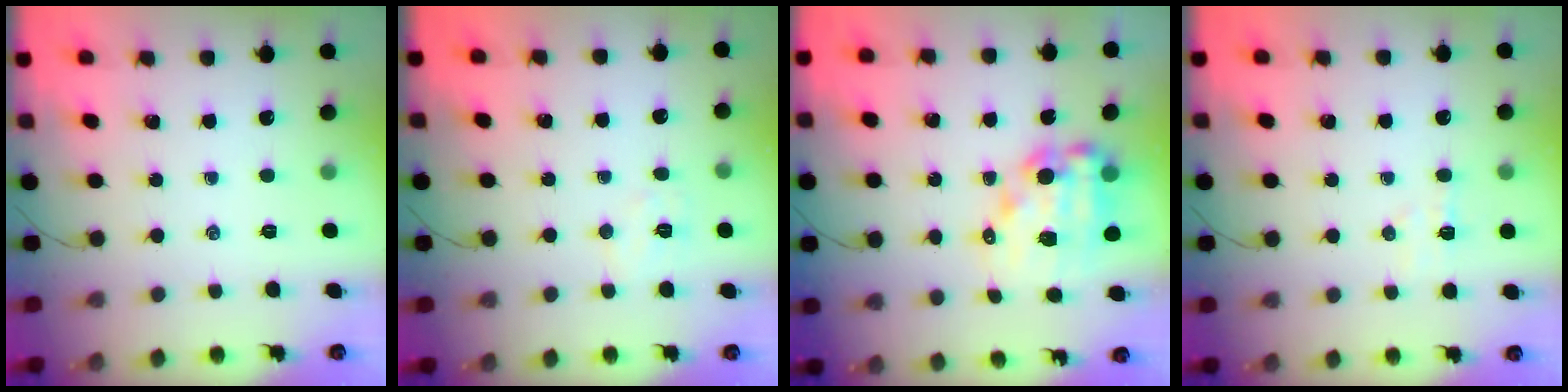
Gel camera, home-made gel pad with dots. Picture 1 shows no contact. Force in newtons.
{"total": 5.5, "press": 5.5, "slide": 0.8}
{"total": 11.8, "press": 11.4, "slide": 3.0}
{"total": 5.1, "press": 4.9, "slide": 1.2}